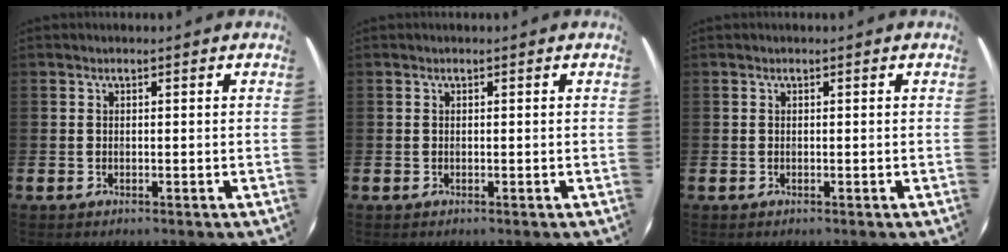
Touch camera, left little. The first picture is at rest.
{"total": 0.0}
{"total": 0.0}